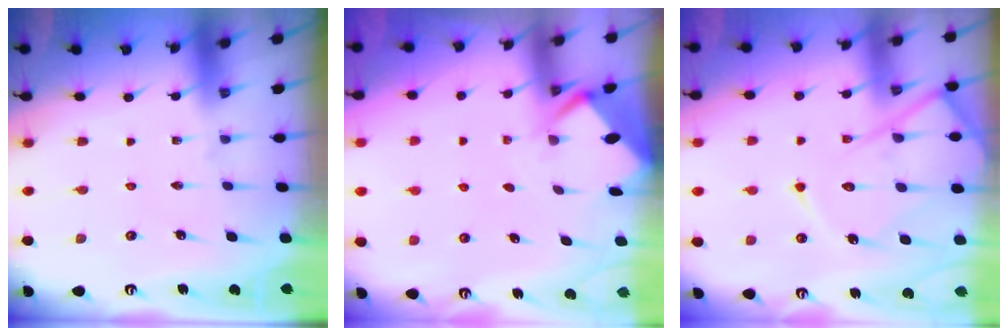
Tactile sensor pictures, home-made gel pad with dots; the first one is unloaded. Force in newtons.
{"total": 2.9, "press": 2.9, "slide": 0.4}
{"total": 14.6, "press": 14.5, "slide": 1.5}